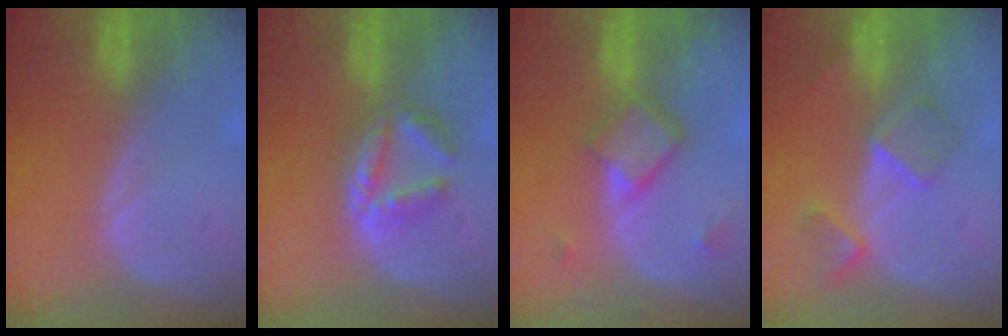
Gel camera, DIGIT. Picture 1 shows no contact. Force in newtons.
{"total": 5.3, "press": 5.3, "slide": 0.8}
{"total": 5.9, "press": 5.0, "slide": 3.0}
{"total": 5.6, "press": 5.1, "slide": 2.2}